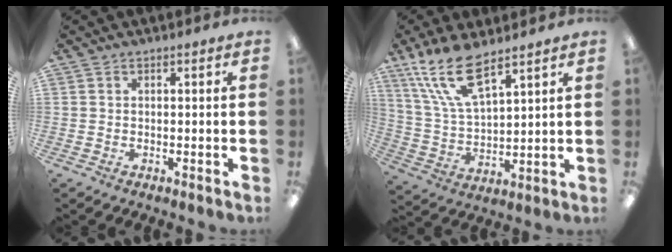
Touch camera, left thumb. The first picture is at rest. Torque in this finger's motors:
{"motor_torque": [0.41, 0.27, 1.18, -1.18, 0.13]}